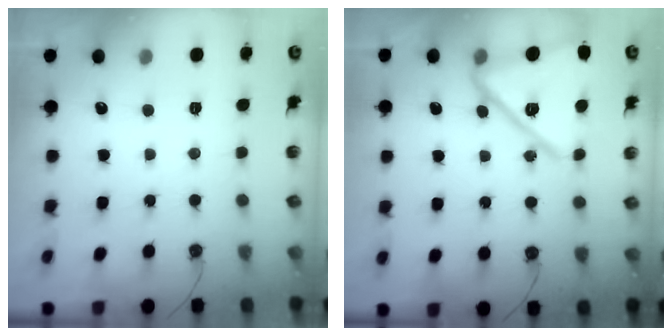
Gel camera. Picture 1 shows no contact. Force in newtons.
{"total": 17.8, "press": 17.8, "slide": 1.1}